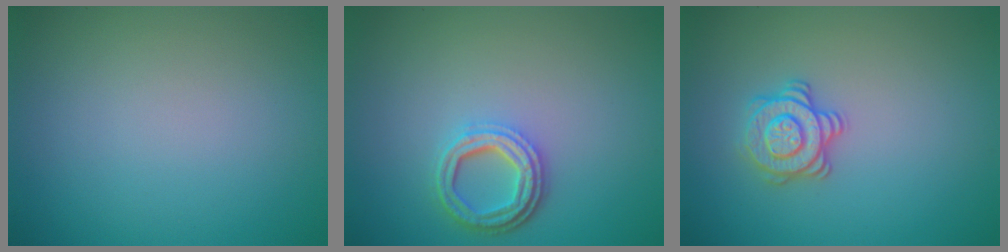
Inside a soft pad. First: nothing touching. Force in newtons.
{"total": 3.8, "press": 2.9, "slide": 2.4}
{"total": 2.8, "press": 2.7, "slide": 0.7}